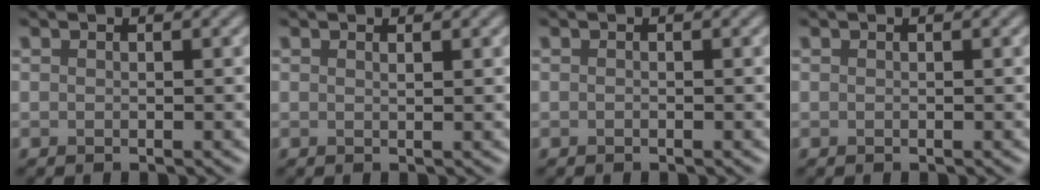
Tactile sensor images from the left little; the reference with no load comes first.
{"total": 0.6, "force": [0.4, 0.2, 0.4], "torque": [-0.001, 0.000, 0.006]}
{"total": 0.0}
{"total": 0.0}